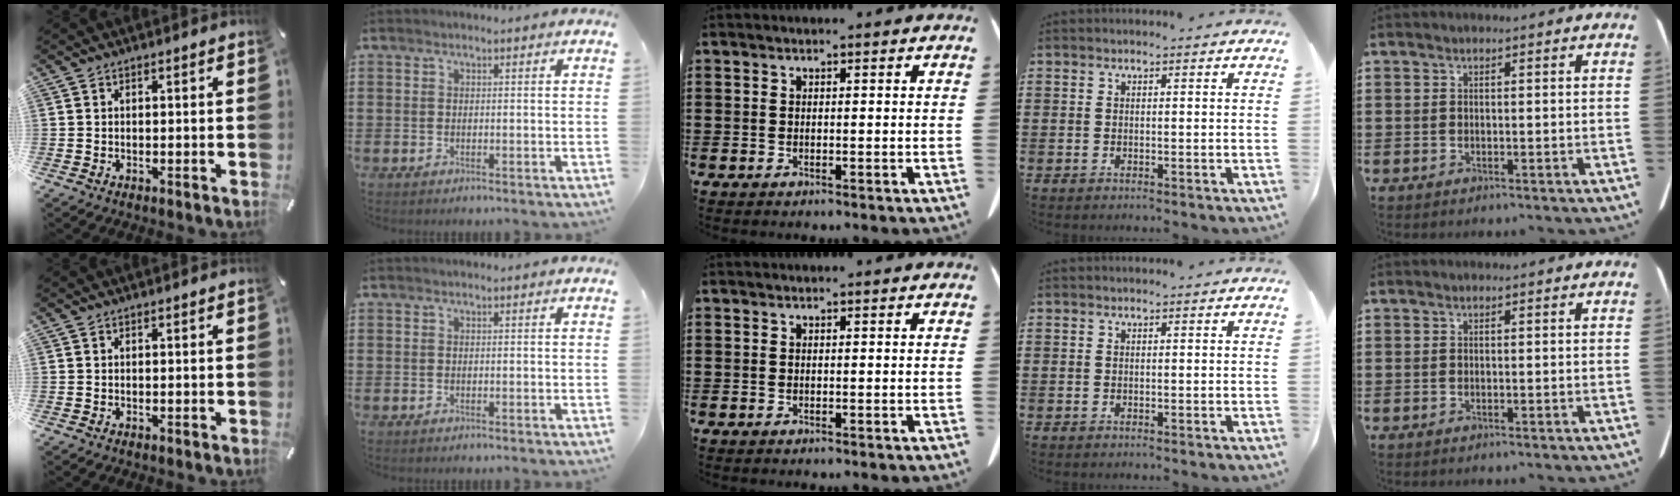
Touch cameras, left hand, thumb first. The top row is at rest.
{}